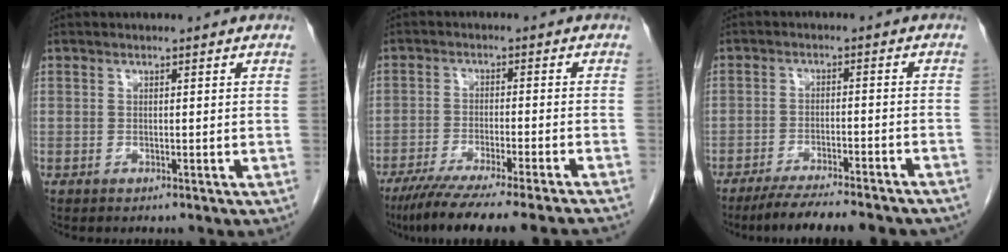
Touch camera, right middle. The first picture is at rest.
{"total": 17.4, "force": [-15.2, -0.6, 8.5], "torque": [-0.103, -0.052, -0.223]}
{"total": 15.1, "force": [-13.4, 1.8, 6.9], "torque": [-0.093, -0.013, -0.183]}